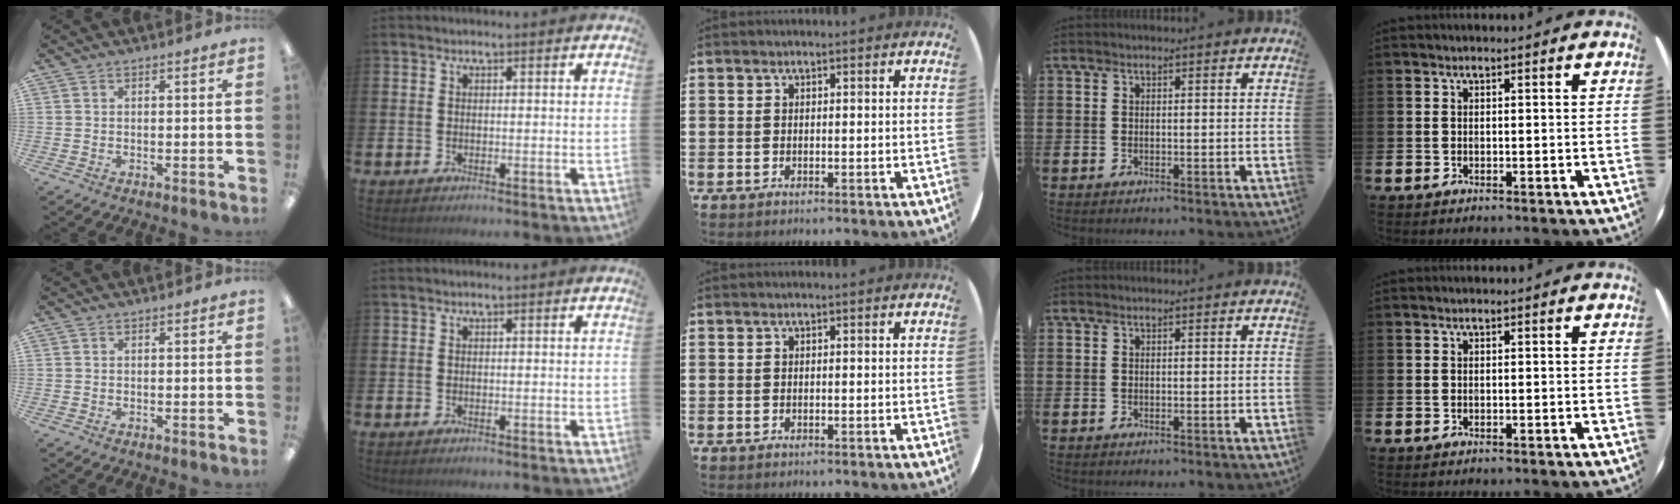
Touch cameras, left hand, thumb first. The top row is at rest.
{}